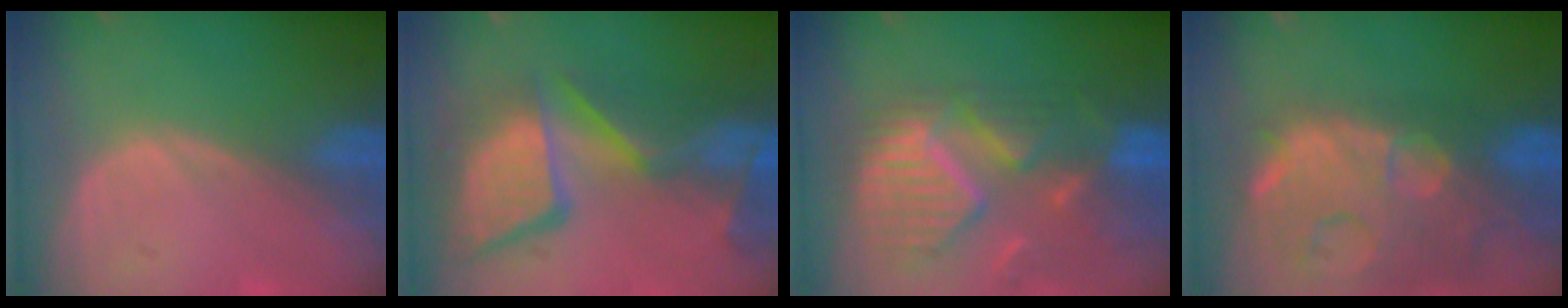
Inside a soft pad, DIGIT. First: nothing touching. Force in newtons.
{"total": 13.6, "press": 11.1, "slide": 7.8}
{"total": 11.7, "press": 10.3, "slide": 5.6}
{"total": 14.9, "press": 12.0, "slide": 8.9}